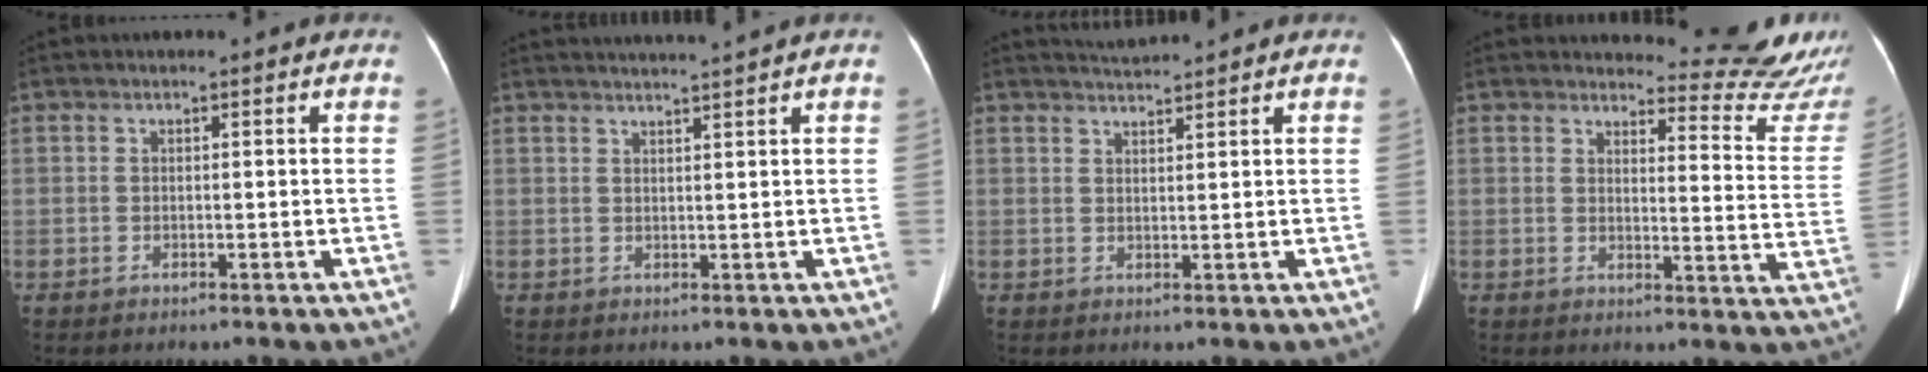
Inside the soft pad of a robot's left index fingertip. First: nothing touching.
{"total": 4.6, "force": [4.1, -1.6, 1.4], "torque": [-0.015, 0.010, 0.059]}
{"total": 2.5, "force": [2.4, -0.7, 0.0], "torque": [0.000, 0.009, 0.050]}
{"total": 13.1, "force": [13.1, 1.0, 0.6], "torque": [0.018, -0.109, 0.123]}